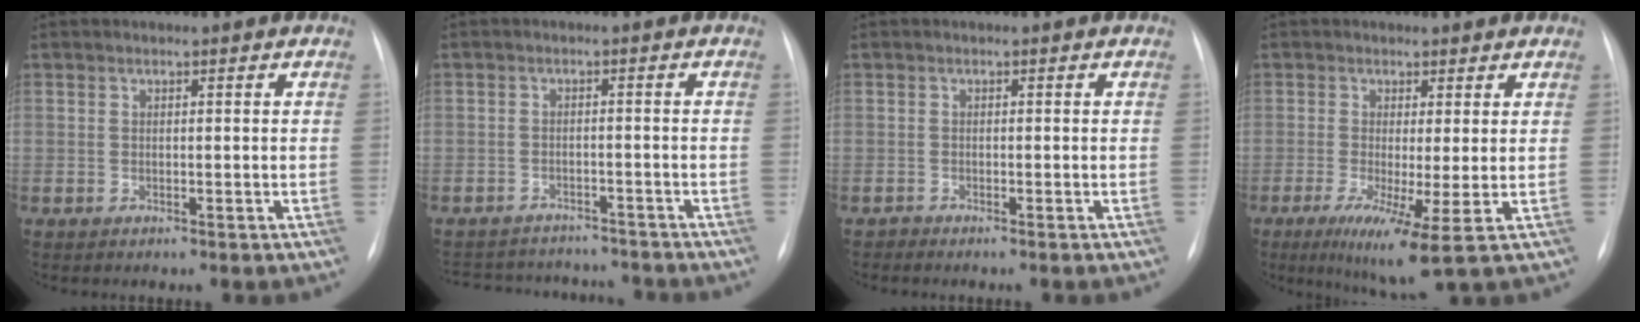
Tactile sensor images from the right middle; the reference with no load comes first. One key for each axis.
{"total": 12.5, "fx": -11.4, "fy": 4.5, "fz": 2.5, "tx": -0.052, "ty": 0.017, "tz": -0.144}
{"total": 0.6, "fx": -0.6, "fy": -0.2, "fz": -0.1, "tx": 0.001, "ty": -0.004, "tz": -0.010}
{"total": 7.8, "fx": -2.4, "fy": 0.0, "fz": 7.4, "tx": -0.130, "ty": -0.030, "tz": -0.038}